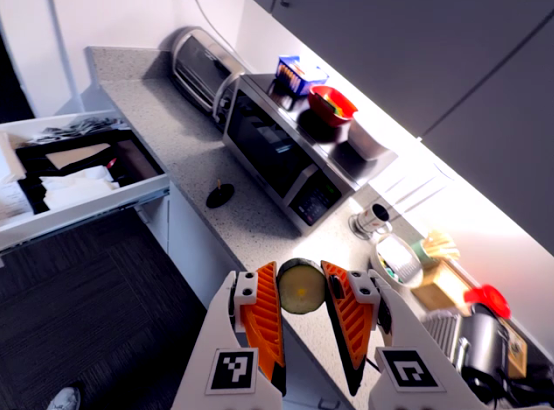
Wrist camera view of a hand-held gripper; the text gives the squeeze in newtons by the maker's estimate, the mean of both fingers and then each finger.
{"total": 8.6, "left": 8.6, "right": 8.6}